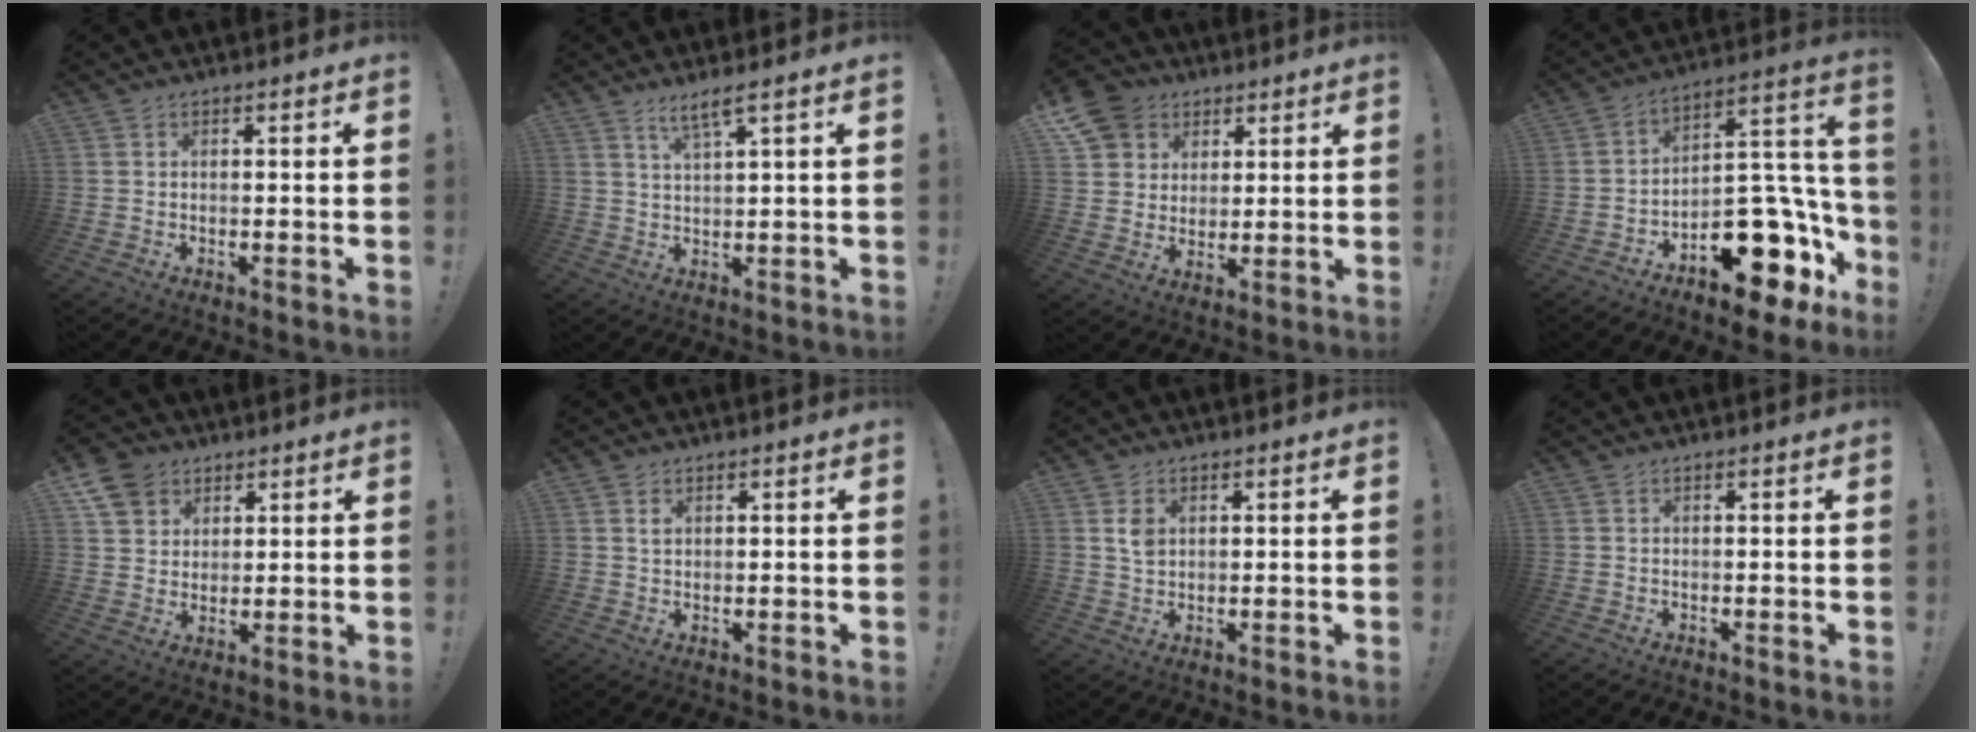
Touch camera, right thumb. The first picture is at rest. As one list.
[{"total": 4.4, "force": [3.0, -0.2, 3.1], "torque": [-0.051, -0.016, 0.048]}, {"total": 10.6, "force": [5.5, 8.6, 2.8], "torque": [-0.035, -0.036, 0.109]}, {"total": 17.7, "force": [-9.7, 9.6, 11.3], "torque": [-0.117, 0.059, -0.144]}, {"total": 9.2, "force": [5.4, 6.9, 2.8], "torque": [-0.040, -0.028, 0.107]}, {"total": 1.6, "force": [1.0, 1.0, 0.8], "torque": [-0.002, -0.006, 0.016]}, {"total": 3.7, "force": [1.3, 2.5, 2.4], "torque": [-0.029, -0.004, 0.020]}, {"total": 0.0}]